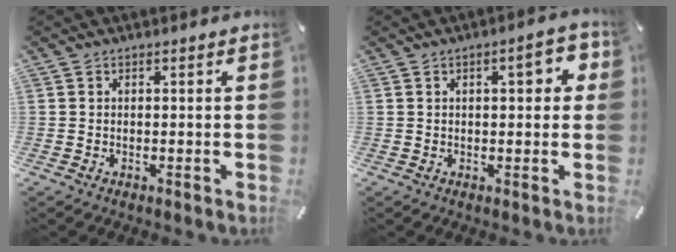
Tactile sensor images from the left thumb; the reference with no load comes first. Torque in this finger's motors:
{"motor_torque": [0.26, -0.17, 0.00, 0.18, -0.05]}